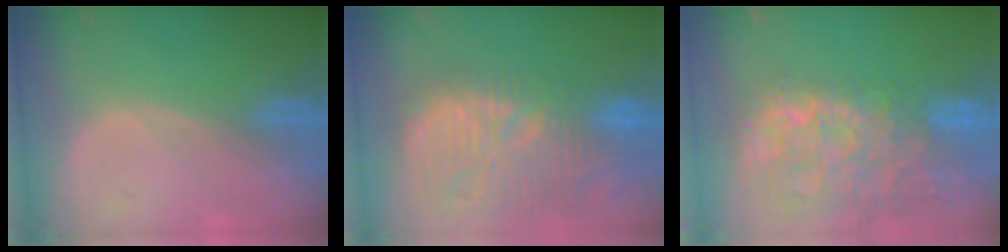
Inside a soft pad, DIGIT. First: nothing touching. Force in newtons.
{"total": 13.9, "press": 12.7, "slide": 5.5}
{"total": 15.0, "press": 12.1, "slide": 8.8}